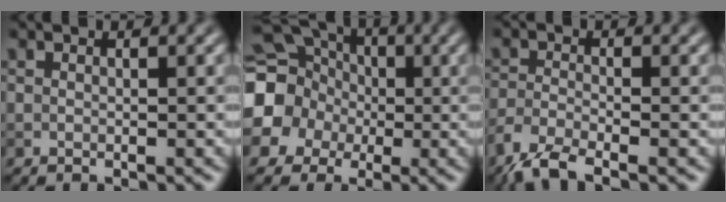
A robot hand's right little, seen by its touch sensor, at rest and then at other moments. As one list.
[{"total": 15.6, "force": [-0.2, 14.7, 5.4], "torque": [-0.156, 0.004, -0.052]}, {"total": 4.2, "force": [-3.4, 0.9, 2.3], "torque": [-0.050, -0.011, -0.078]}]